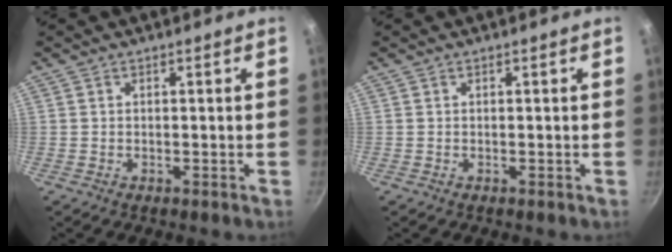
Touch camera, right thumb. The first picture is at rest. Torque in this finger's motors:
{"motor_torque": [0.00, 0.00, 0.00, 0.00, 0.00]}